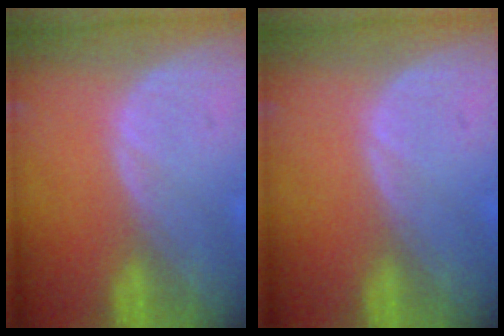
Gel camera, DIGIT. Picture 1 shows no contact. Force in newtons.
{"total": 0.0}